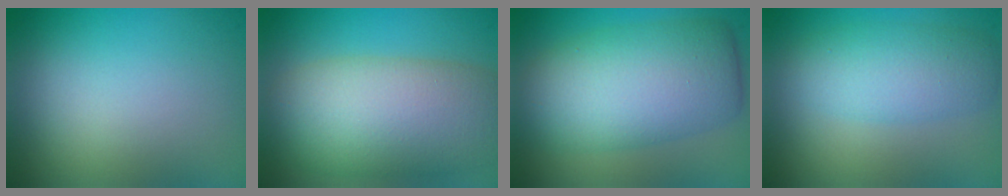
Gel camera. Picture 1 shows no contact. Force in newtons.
{"total": 9.6, "press": 9.6, "slide": 0.6}
{"total": 9.0, "press": 9.0, "slide": 0.2}
{"total": 4.1, "press": 4.1, "slide": 0.2}